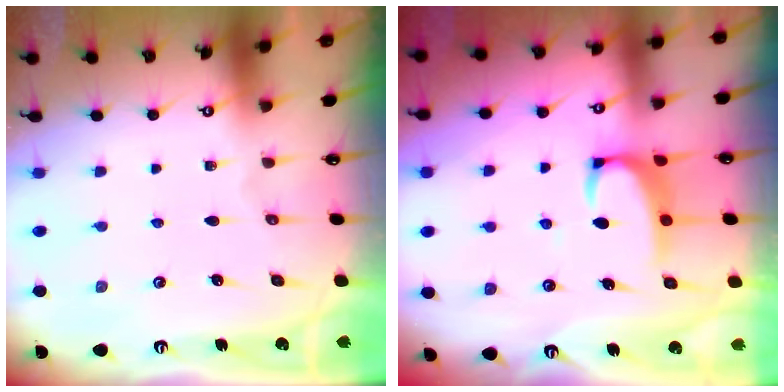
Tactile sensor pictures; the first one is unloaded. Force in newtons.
{"total": 3.3, "press": 3.2, "slide": 0.7}